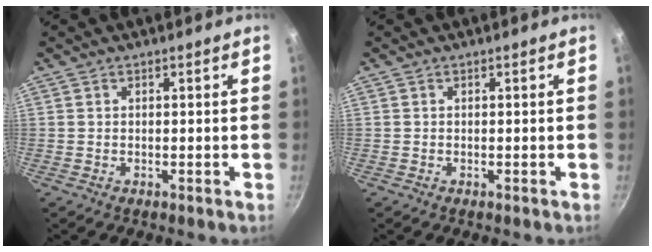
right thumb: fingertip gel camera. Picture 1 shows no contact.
{"total": 0.0}